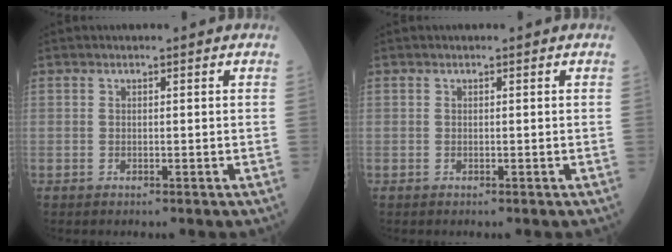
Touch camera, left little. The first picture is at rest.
{"total": 0.0}